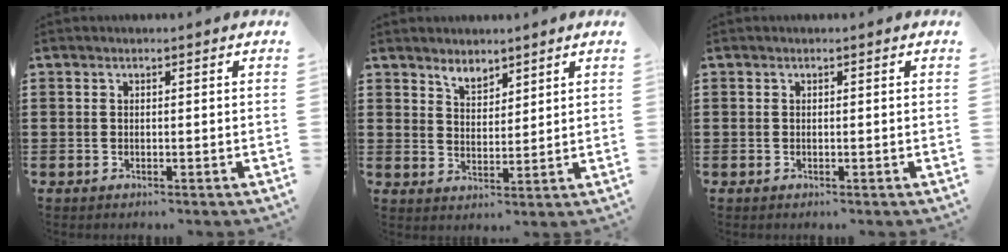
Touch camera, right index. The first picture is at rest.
{"total": 3.2, "force": [3.0, 1.1, 0.3], "torque": [-0.015, 0.003, 0.058]}
{"total": 0.0}